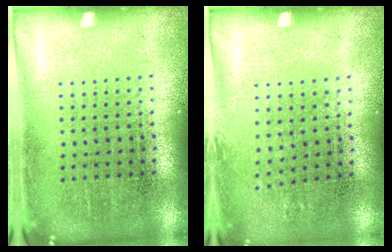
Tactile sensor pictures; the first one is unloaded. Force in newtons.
{"total": 0.7, "press": 0.7, "slide": 0.2}